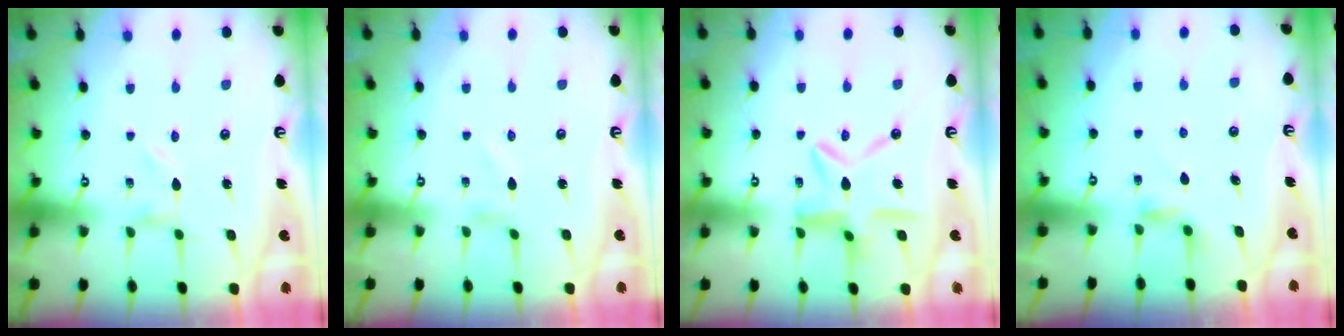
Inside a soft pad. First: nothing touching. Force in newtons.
{"total": 1.0, "press": 1.0, "slide": 0.1}
{"total": 13.4, "press": 13.3, "slide": 1.4}
{"total": 3.3, "press": 3.3, "slide": 0.3}